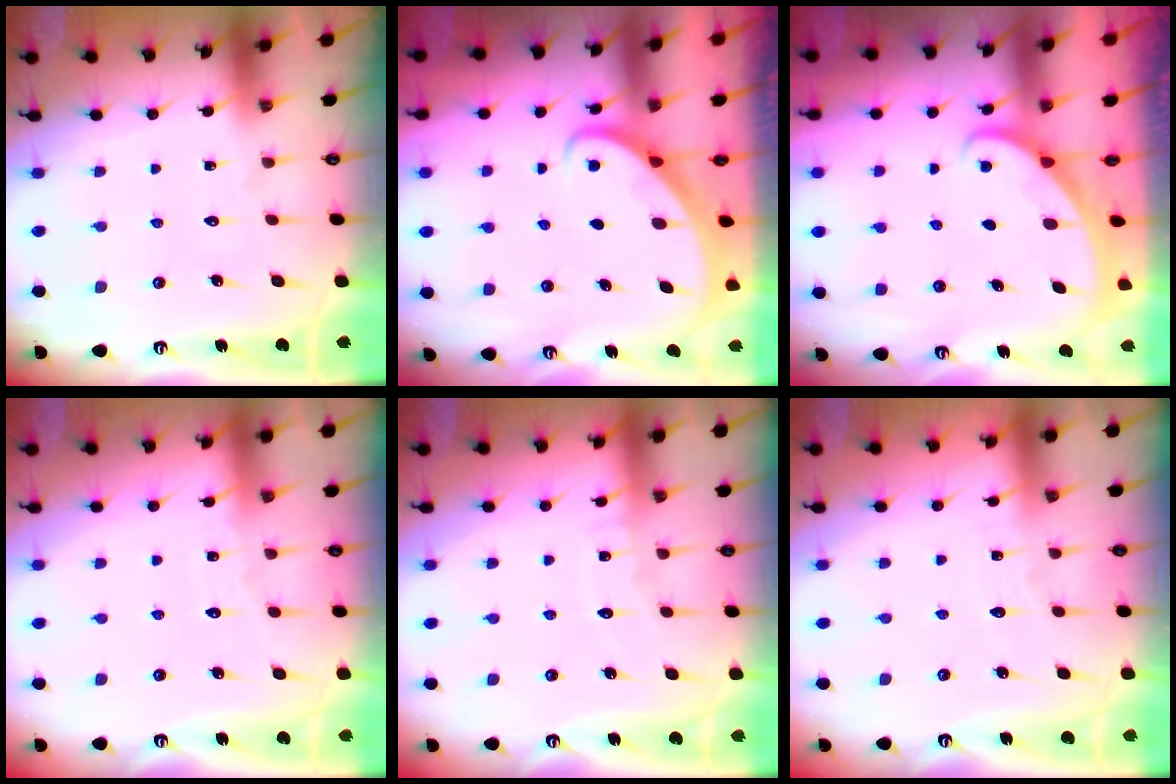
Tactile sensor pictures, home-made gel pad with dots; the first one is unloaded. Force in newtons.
{"total": 2.9, "press": 2.9, "slide": 0.2}
{"total": 1.6, "press": 1.6, "slide": 0.0}
{"total": 2.1, "press": 2.1, "slide": 0.3}
{"total": 4.1, "press": 4.0, "slide": 0.5}
{"total": 2.6, "press": 2.6, "slide": 0.3}